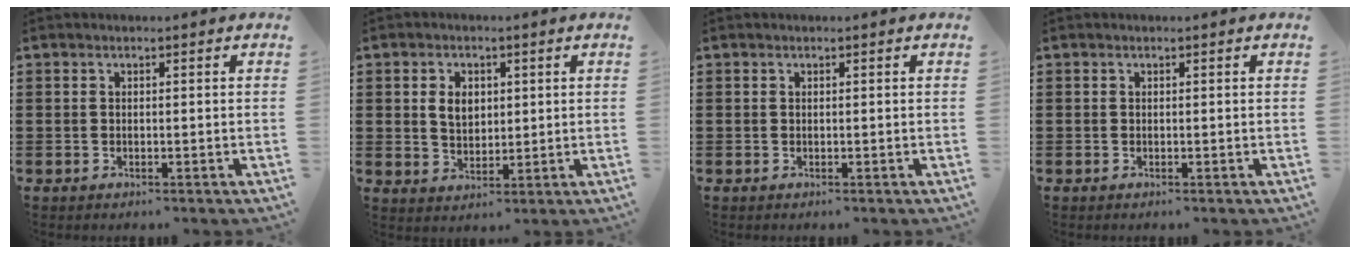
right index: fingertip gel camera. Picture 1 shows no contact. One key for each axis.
{"total": 4.1, "fx": 0.8, "fy": 2.9, "fz": 2.7, "tx": -0.054, "ty": 0.008, "tz": 0.011}
{"total": 0.0}
{"total": 0.0}